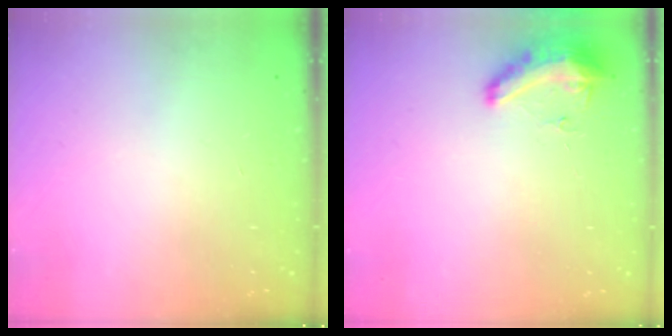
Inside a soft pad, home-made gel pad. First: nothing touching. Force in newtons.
{"total": 8.6, "press": 8.5, "slide": 1.2}